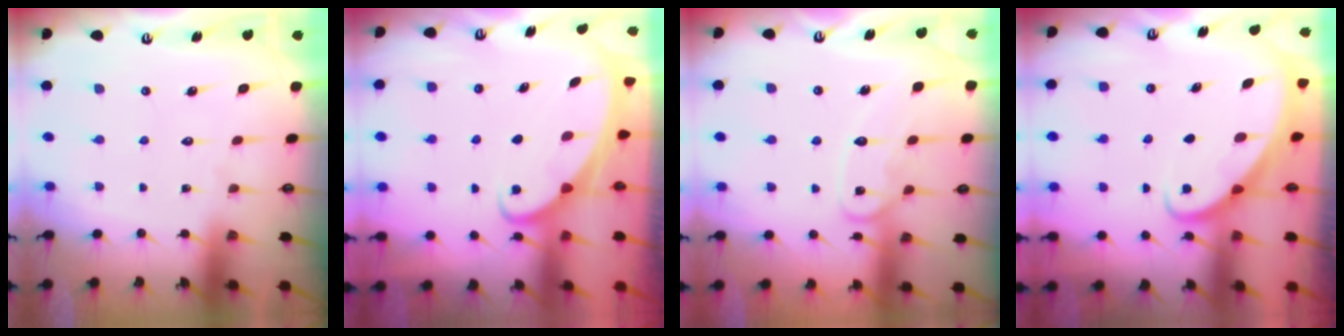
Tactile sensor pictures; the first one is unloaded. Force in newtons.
{"total": 2.4, "press": 2.4, "slide": 0.3}
{"total": 12.1, "press": 12.0, "slide": 1.2}
{"total": 2.4, "press": 2.4, "slide": 0.2}